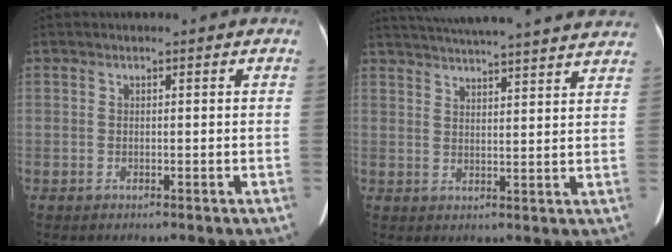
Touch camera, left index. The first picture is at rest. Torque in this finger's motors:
{"motor_torque": [0.42, -1.72, 0.03, 0.07]}